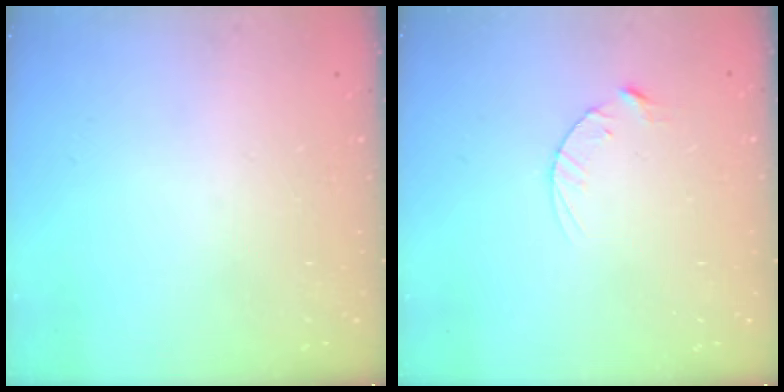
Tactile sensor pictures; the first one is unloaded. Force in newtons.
{"total": 3.5, "press": 3.5, "slide": 0.4}